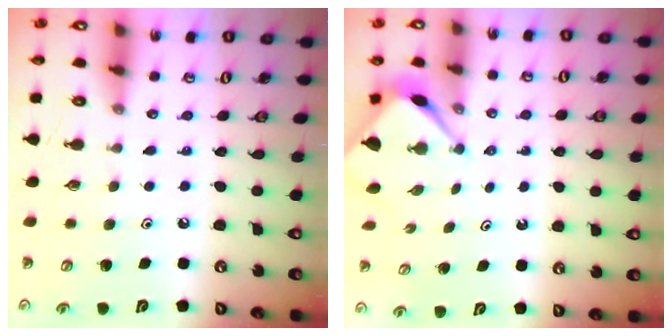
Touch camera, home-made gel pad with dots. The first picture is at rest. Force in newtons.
{"total": 3.3, "press": 3.3, "slide": 0.3}